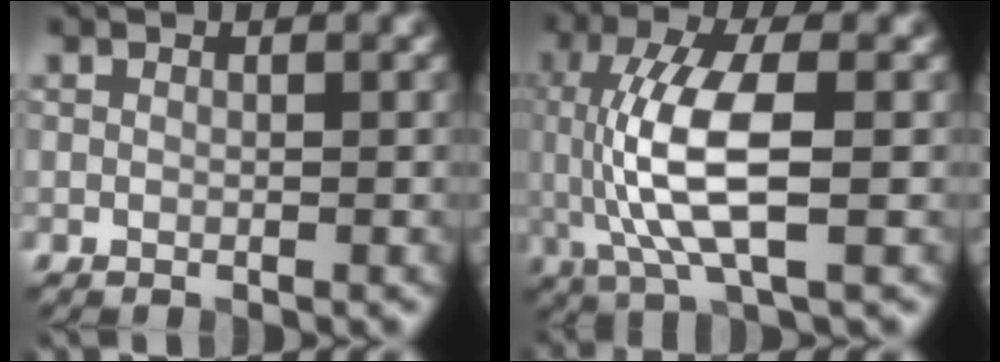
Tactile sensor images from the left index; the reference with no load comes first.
{"total": 8.4, "force": [-0.4, 2.7, 7.9], "torque": [-0.171, 0.004, -0.007]}